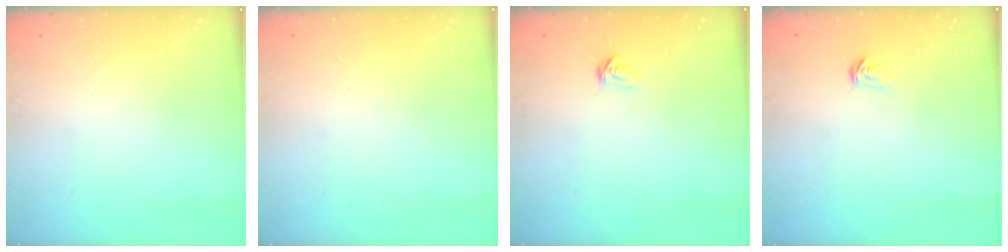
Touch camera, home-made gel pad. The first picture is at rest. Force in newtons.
{"total": 0.0}
{"total": 2.3, "press": 2.3, "slide": 0.1}
{"total": 2.5, "press": 2.5, "slide": 0.2}